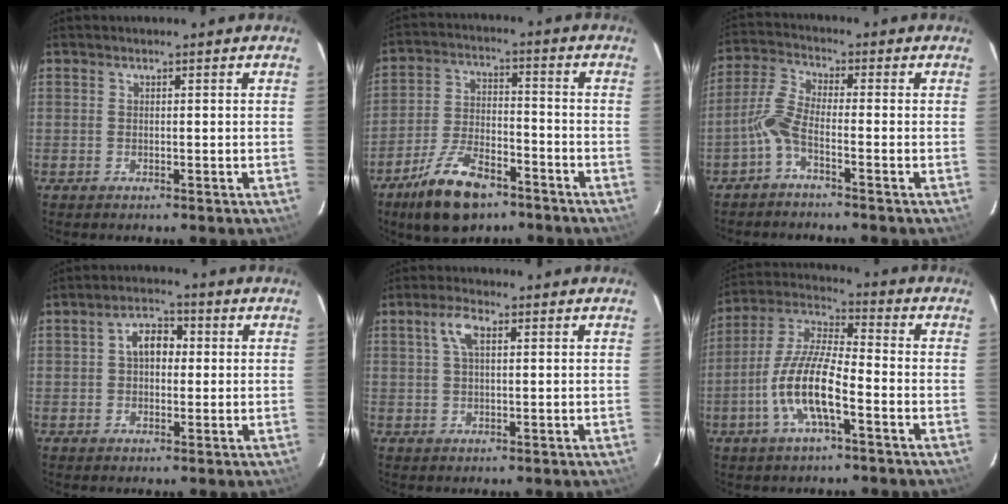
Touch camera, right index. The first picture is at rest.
{"total": 13.0, "force": [-8.9, 5.4, 7.9], "torque": [-0.170, -0.006, -0.154]}
{"total": 4.9, "force": [-2.6, 0.9, 4.1], "torque": [-0.104, 0.013, -0.056]}
{"total": 5.3, "force": [0.6, 3.6, 3.8], "torque": [-0.065, 0.022, 0.010]}
{"total": 4.1, "force": [1.4, 1.7, 3.5], "torque": [-0.070, 0.011, 0.026]}
{"total": 12.3, "force": [-4.8, 3.0, 10.9], "torque": [-0.230, -0.002, -0.095]}